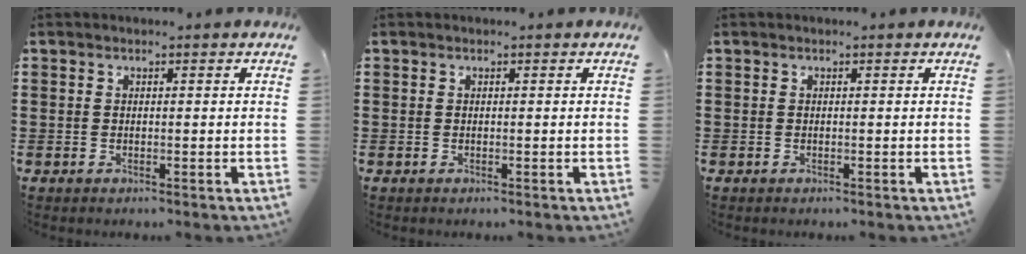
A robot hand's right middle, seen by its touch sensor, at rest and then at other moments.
{"total": 0.0}
{"total": 0.0}